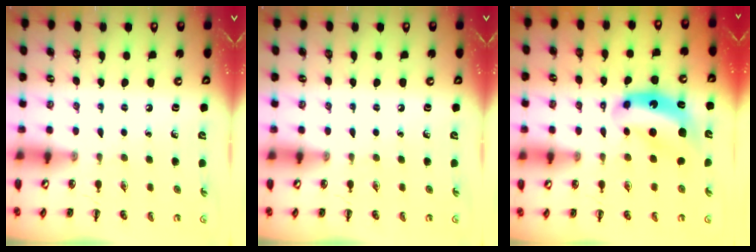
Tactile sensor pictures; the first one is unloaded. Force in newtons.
{"total": 0.0}
{"total": 8.2, "press": 7.9, "slide": 2.2}